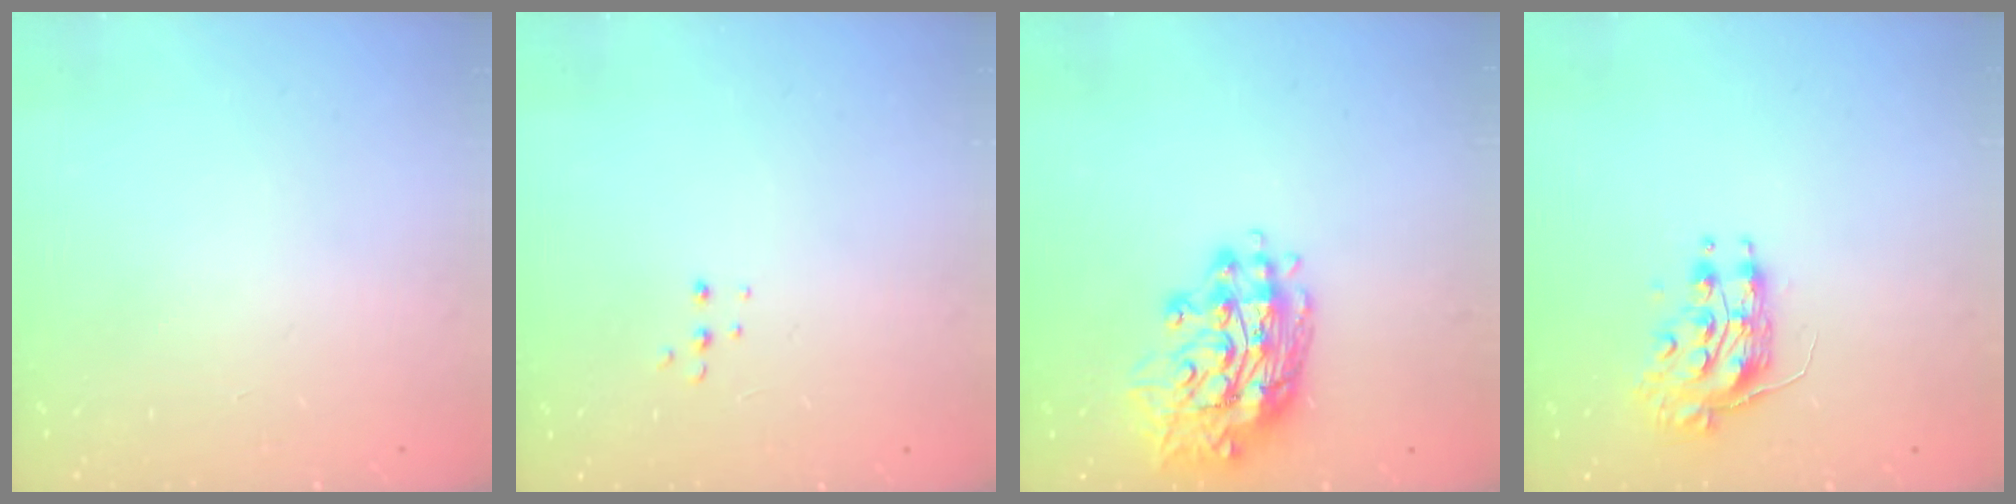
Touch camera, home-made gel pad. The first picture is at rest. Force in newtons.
{"total": 4.0, "press": 3.9, "slide": 0.8}
{"total": 15.0, "press": 14.9, "slide": 1.4}
{"total": 8.7, "press": 8.7, "slide": 0.4}